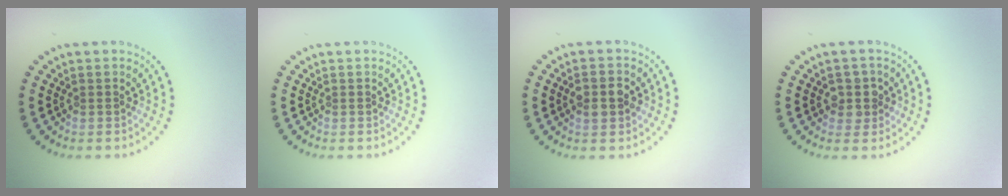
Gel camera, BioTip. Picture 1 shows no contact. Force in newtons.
{"total": 0.0}
{"total": 2.9, "press": 2.9, "slide": 0.1}
{"total": 2.3, "press": 2.1, "slide": 1.0}